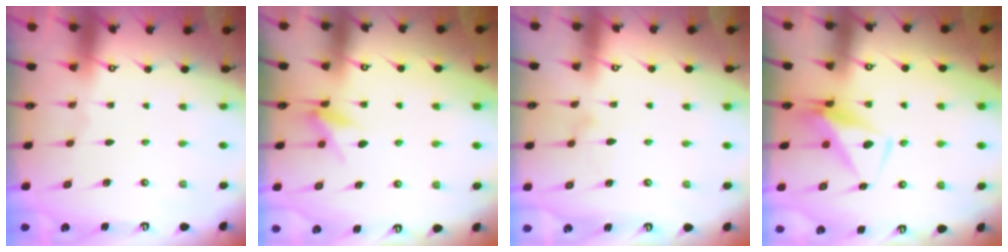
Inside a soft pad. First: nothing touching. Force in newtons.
{"total": 5.9, "press": 5.8, "slide": 1.2}
{"total": 7.4, "press": 7.4, "slide": 0.4}
{"total": 8.7, "press": 8.6, "slide": 1.4}